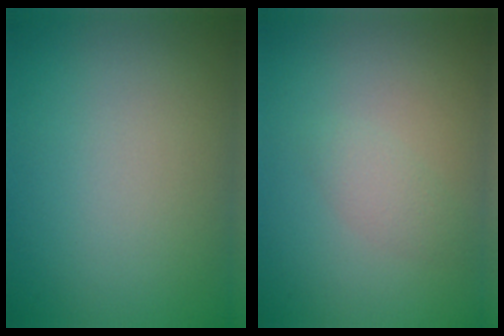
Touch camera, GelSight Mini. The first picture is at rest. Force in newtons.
{"total": 1.4, "press": 1.4, "slide": 0.1}